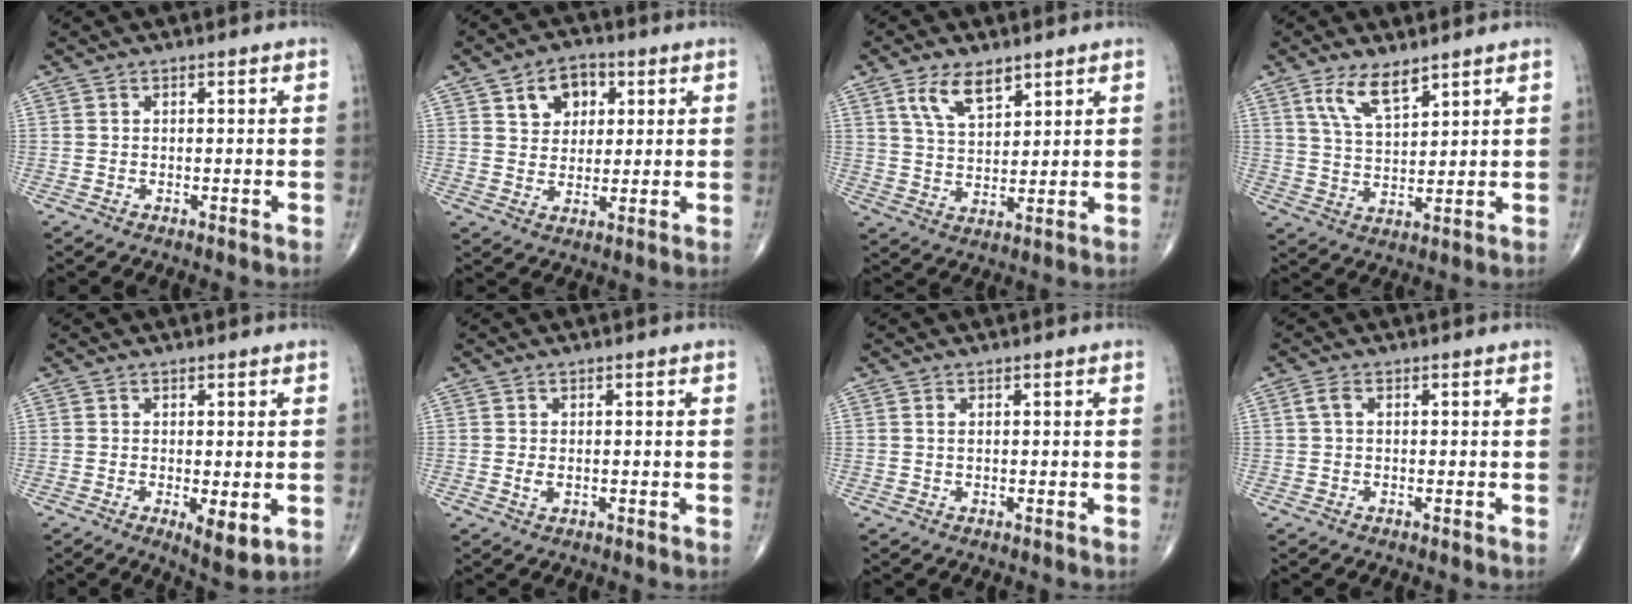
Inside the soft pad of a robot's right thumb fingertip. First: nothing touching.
{"total": 7.6, "force": [3.1, 5.6, 4.1], "torque": [-0.029, -0.010, 0.046]}
{"total": 7.6, "force": [4.6, 3.7, 4.8], "torque": [-0.074, -0.026, 0.089]}
{"total": 7.2, "force": [4.7, 2.7, 4.8], "torque": [-0.081, -0.029, 0.094]}
{"total": 4.8, "force": [-1.0, 1.7, 4.4], "torque": [-0.064, -0.016, -0.011]}
{"total": 1.2, "force": [0.0, 0.8, 1.0], "torque": [-0.019, -0.003, 0.000]}
{"total": 0.7, "force": [0.2, 0.3, 0.5], "torque": [-0.014, 0.004, 0.006]}
{"total": 1.8, "force": [0.4, 1.0, 1.4], "torque": [-0.033, 0.009, 0.008]}